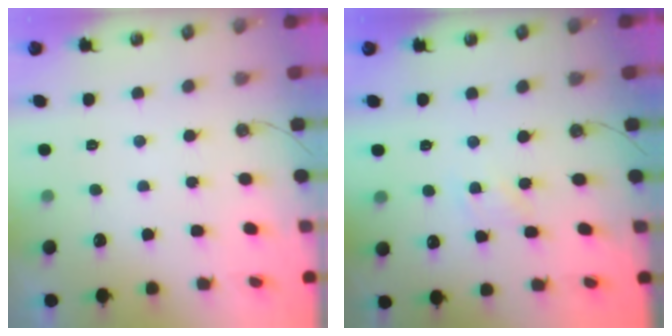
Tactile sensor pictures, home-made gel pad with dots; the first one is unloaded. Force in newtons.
{"total": 4.9, "press": 4.9, "slide": 0.6}